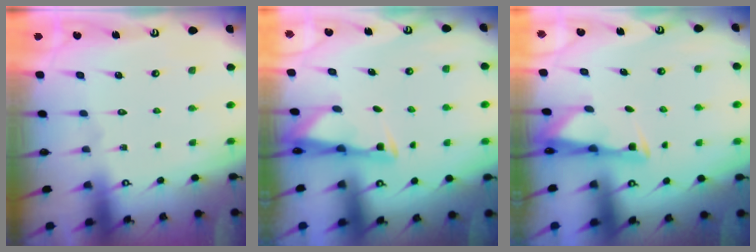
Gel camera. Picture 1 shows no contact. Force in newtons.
{"total": 2.9, "press": 2.9, "slide": 0.4}
{"total": 2.9, "press": 2.9, "slide": 0.4}